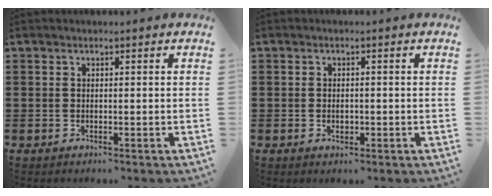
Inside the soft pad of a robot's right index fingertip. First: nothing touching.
{"total": 1.4, "force": [-0.3, 0.6, 1.2], "torque": [-0.025, -0.002, -0.005]}